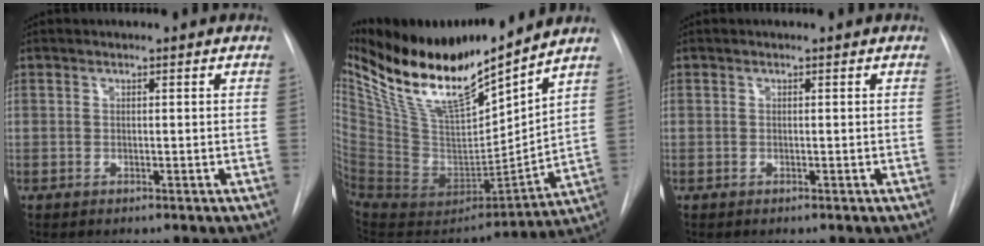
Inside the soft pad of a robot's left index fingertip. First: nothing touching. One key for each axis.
{"total": 23.5, "fx": 19.0, "fy": 3.8, "fz": 13.2, "tx": -0.243, "ty": -0.022, "tz": 0.352}
{"total": 0.0}